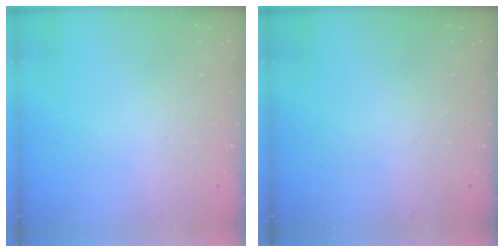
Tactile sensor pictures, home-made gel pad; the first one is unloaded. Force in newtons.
{"total": 0.0}